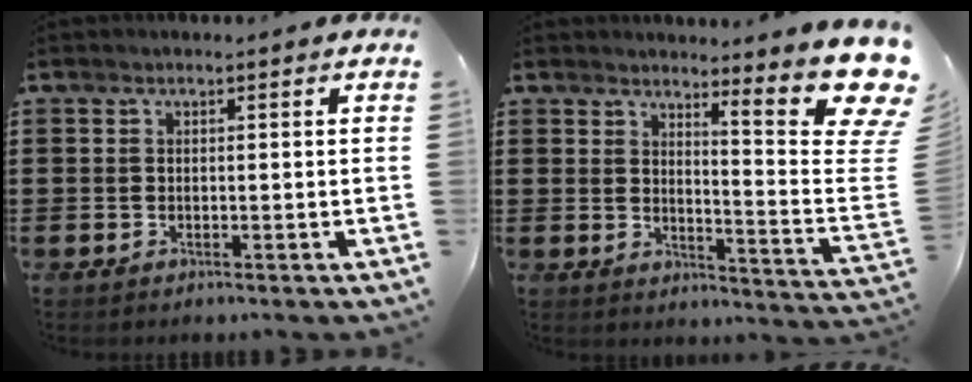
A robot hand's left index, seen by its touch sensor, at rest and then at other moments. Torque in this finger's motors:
{"motor_torque": [1.31, -0.83, 0.76, 0.15]}